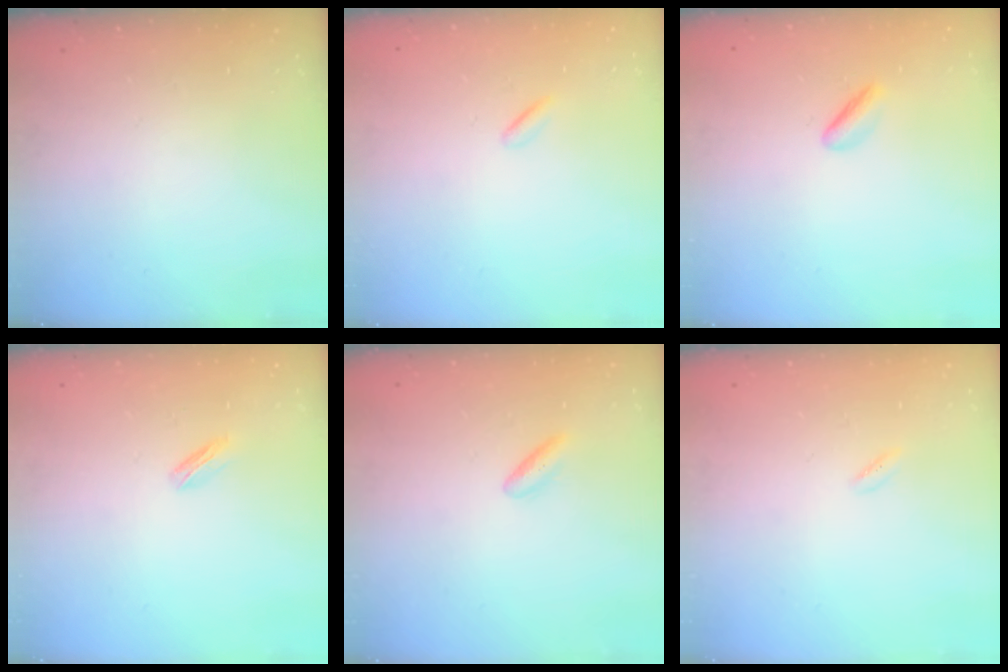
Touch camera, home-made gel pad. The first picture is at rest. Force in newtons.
{"total": 0.0}
{"total": 2.2, "press": 1.8, "slide": 1.3}
{"total": 2.2, "press": 2.2, "slide": 0.5}
{"total": 3.2, "press": 3.0, "slide": 1.3}
{"total": 0.9, "press": 0.8, "slide": 0.5}